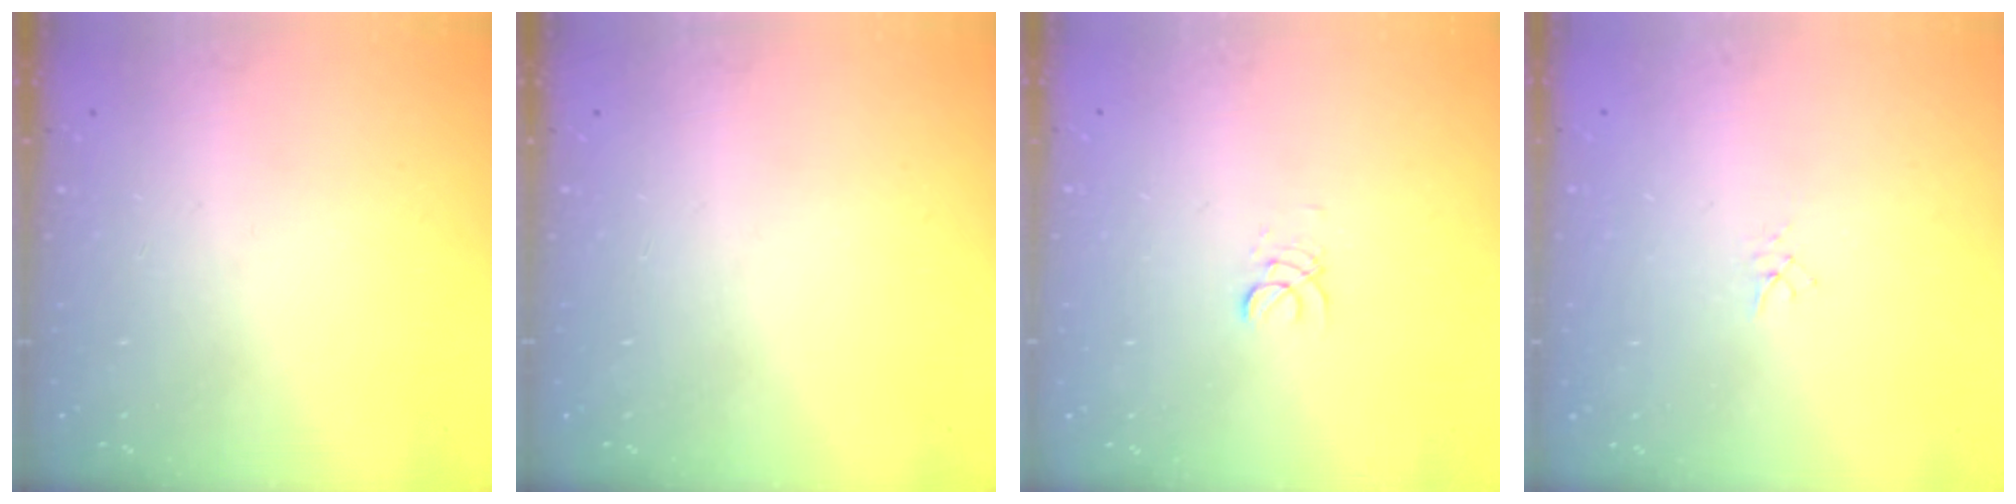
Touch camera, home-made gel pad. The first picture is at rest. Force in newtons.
{"total": 0.0}
{"total": 2.0, "press": 2.0, "slide": 0.2}
{"total": 1.9, "press": 1.9, "slide": 0.3}